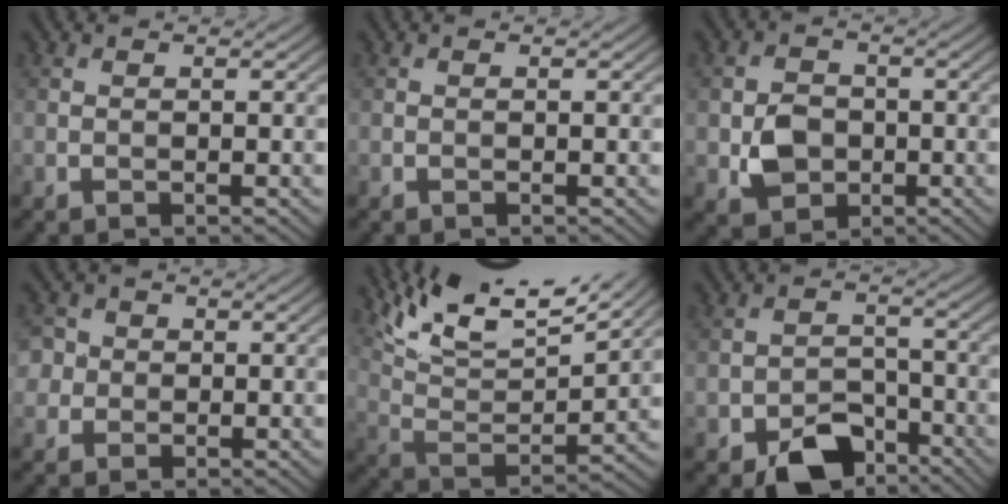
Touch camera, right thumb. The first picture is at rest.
{"total": 0.0}
{"total": 4.6, "force": [-1.1, 3.8, 2.4], "torque": [-0.047, -0.007, -0.020]}
{"total": 3.7, "force": [0.7, 3.5, 1.0], "torque": [-0.025, 0.005, 0.002]}
{"total": 14.1, "force": [10.6, 3.7, 8.5], "torque": [-0.188, -0.002, 0.177]}
{"total": 7.4, "force": [-5.0, 4.2, 3.5], "torque": [-0.056, -0.006, -0.090]}